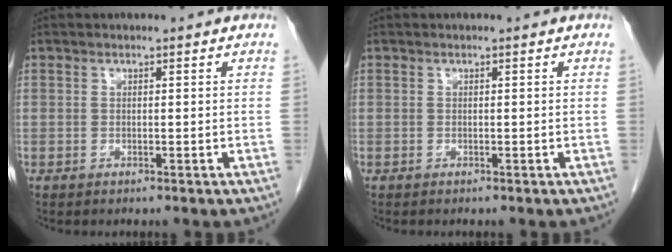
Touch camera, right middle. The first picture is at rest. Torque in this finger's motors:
{"motor_torque": [-0.08, 0.09, -0.04, -0.01]}